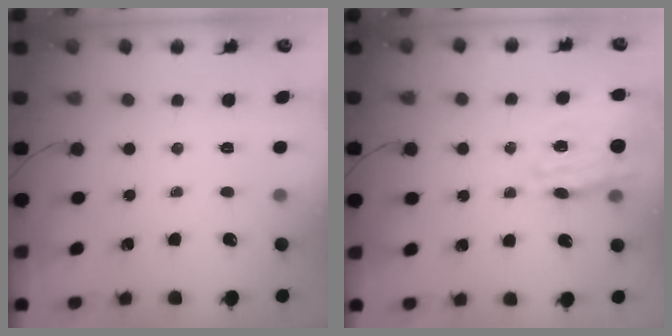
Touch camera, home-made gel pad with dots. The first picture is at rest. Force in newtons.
{"total": 15.6, "press": 15.2, "slide": 3.4}